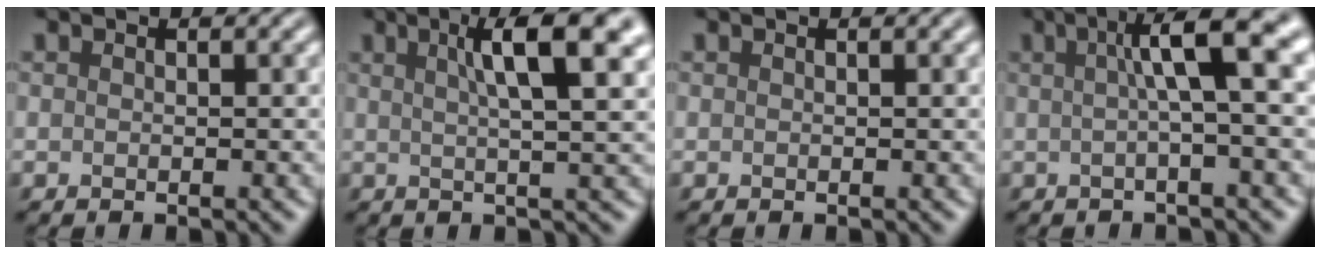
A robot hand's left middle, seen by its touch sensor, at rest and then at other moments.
{"total": 6.6, "force": [2.5, 1.3, 5.9], "torque": [-0.067, 0.006, 0.031]}
{"total": 0.7, "force": [0.3, 0.2, 0.6], "torque": [-0.006, 0.002, 0.000]}
{"total": 6.7, "force": [1.4, 1.3, 6.4], "torque": [-0.085, 0.014, 0.013]}